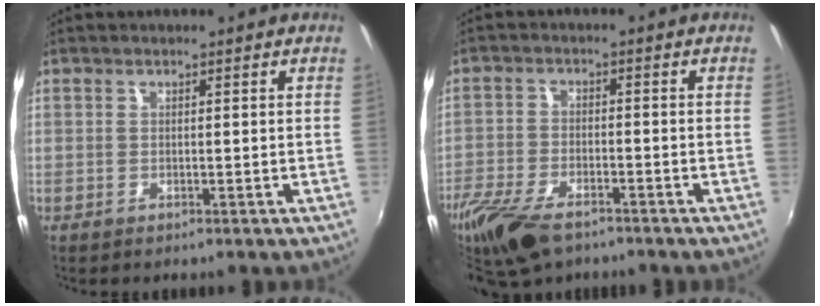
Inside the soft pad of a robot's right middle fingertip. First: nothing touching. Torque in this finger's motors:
{"motor_torque": [1.19, -0.95, 0.60, 0.17]}